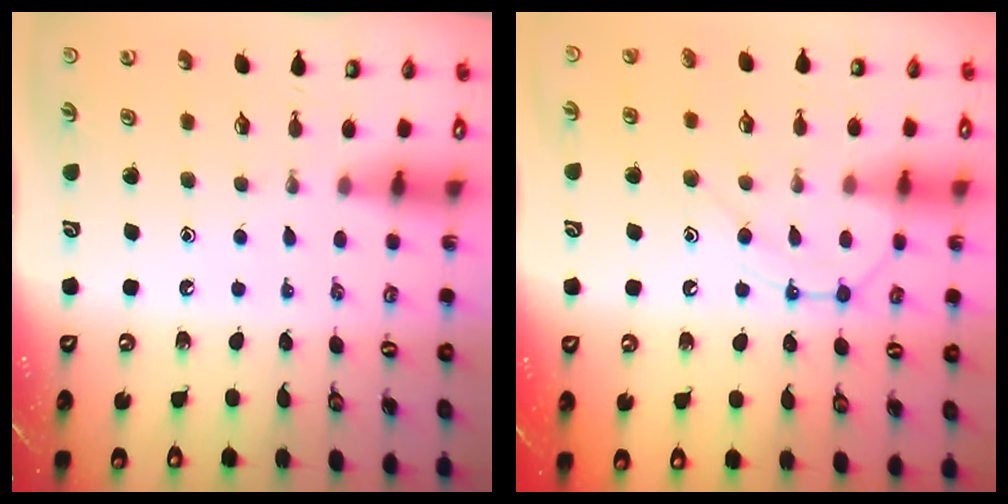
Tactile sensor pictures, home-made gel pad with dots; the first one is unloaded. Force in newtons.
{"total": 13.0, "press": 12.9, "slide": 1.2}